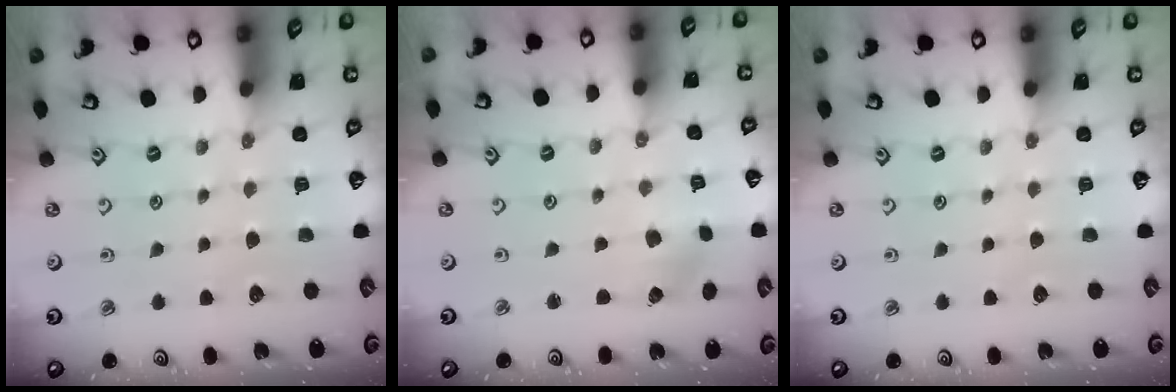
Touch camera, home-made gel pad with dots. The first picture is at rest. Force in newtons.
{"total": 2.9, "press": 2.9, "slide": 0.4}
{"total": 0.0}